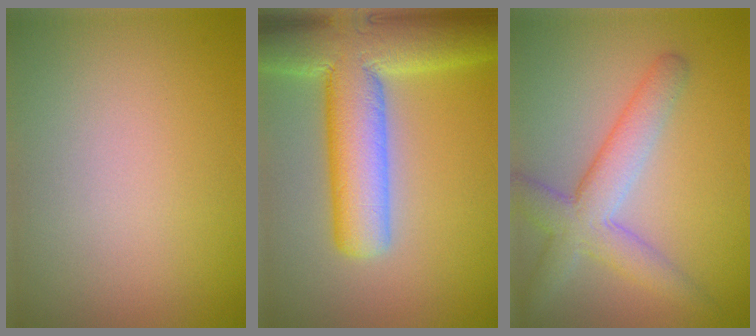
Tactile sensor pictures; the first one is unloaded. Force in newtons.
{"total": 11.0, "press": 10.9, "slide": 0.7}
{"total": 5.1, "press": 5.0, "slide": 0.3}